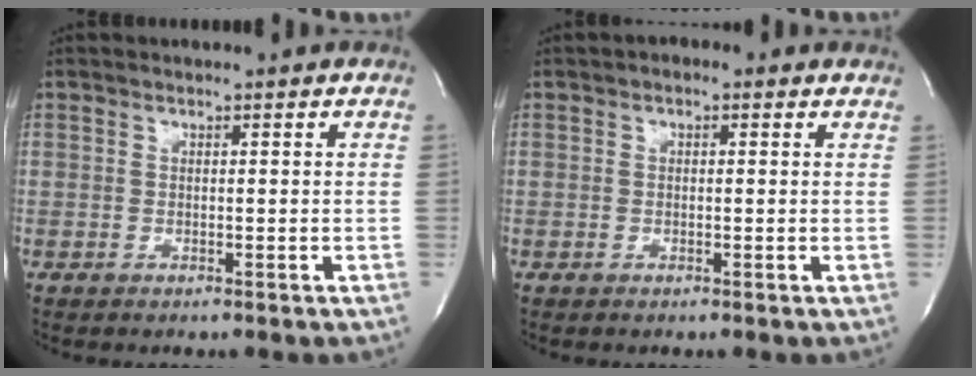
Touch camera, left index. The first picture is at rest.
{"total": 1.5, "force": [0.6, 1.0, 0.8], "torque": [-0.011, 0.014, 0.002]}